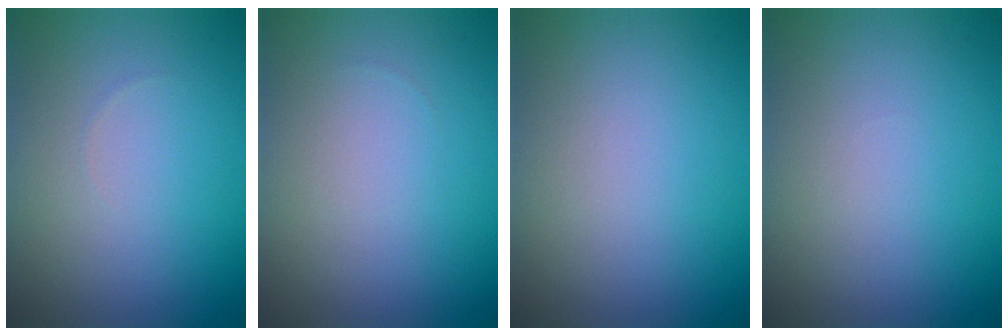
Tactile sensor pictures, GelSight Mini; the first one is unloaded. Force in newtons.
{"total": 0.0}
{"total": 0.0}
{"total": 0.0}